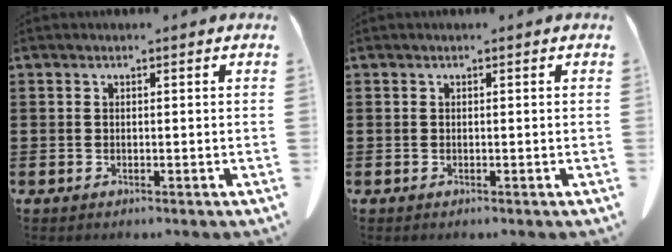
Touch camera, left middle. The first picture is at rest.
{"total": 0.0}